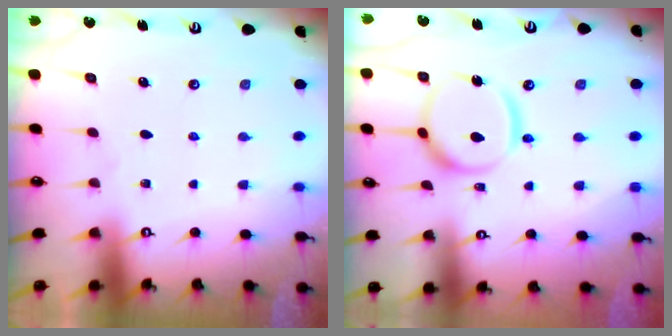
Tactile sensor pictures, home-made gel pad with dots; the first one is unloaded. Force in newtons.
{"total": 14.5, "press": 14.5, "slide": 1.4}